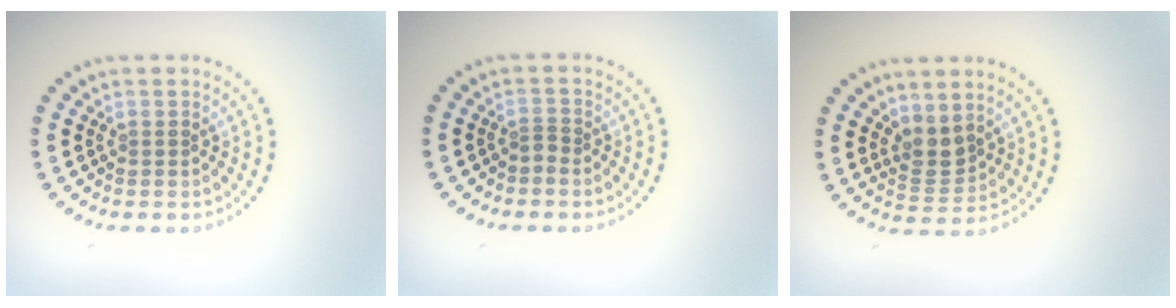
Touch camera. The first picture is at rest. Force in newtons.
{"total": 0.7, "press": 0.3, "slide": 0.7}
{"total": 2.3, "press": 1.9, "slide": 1.3}